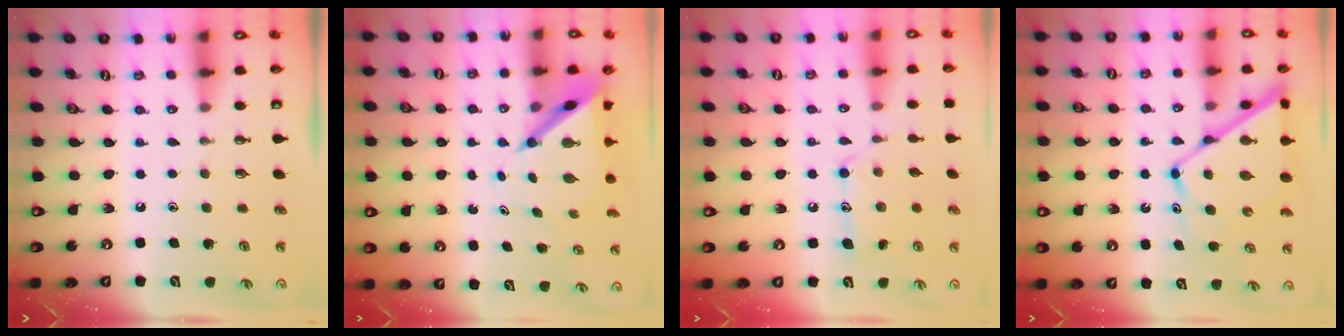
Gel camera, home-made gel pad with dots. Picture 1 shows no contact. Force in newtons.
{"total": 5.6, "press": 5.6, "slide": 0.5}
{"total": 11.7, "press": 11.7, "slide": 0.1}
{"total": 13.3, "press": 13.2, "slide": 1.3}